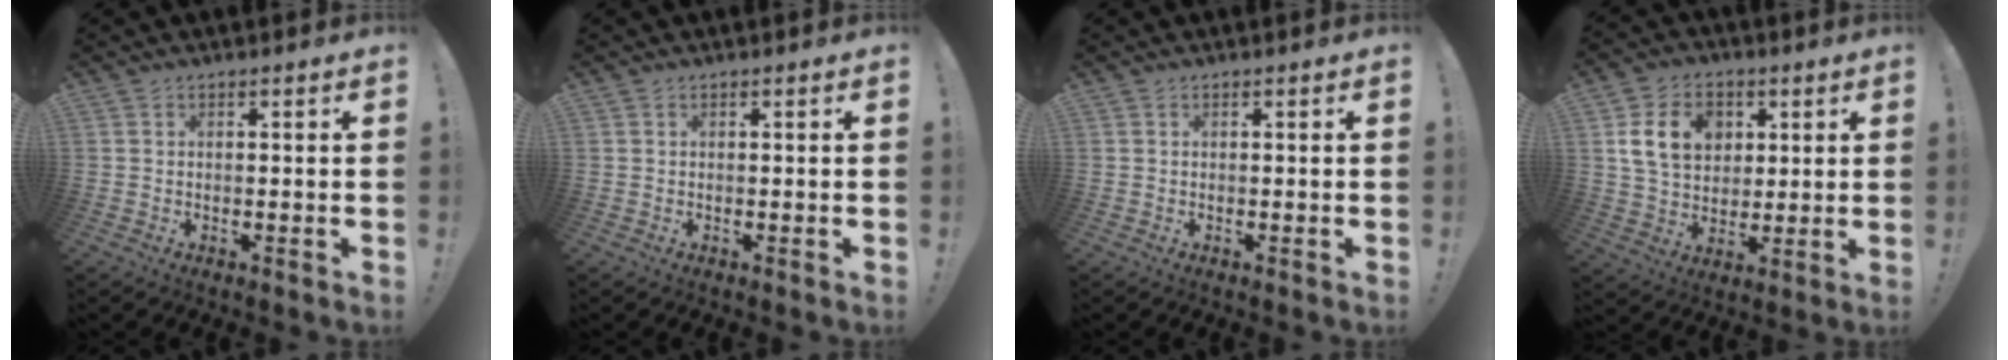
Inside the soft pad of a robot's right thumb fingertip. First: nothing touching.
{"total": 0.0}
{"total": 0.0}
{"total": 14.5, "force": [4.5, 11.2, 8.0], "torque": [-0.130, -0.003, 0.092]}